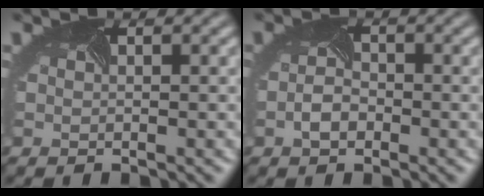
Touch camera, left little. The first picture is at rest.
{"total": 1.9, "force": [-1.4, 0.9, 0.9], "torque": [-0.029, -0.003, -0.021]}